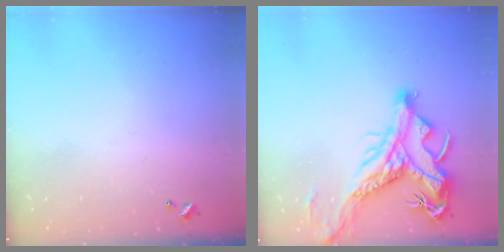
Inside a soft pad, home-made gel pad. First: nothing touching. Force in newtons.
{"total": 9.6, "press": 9.4, "slide": 2.0}